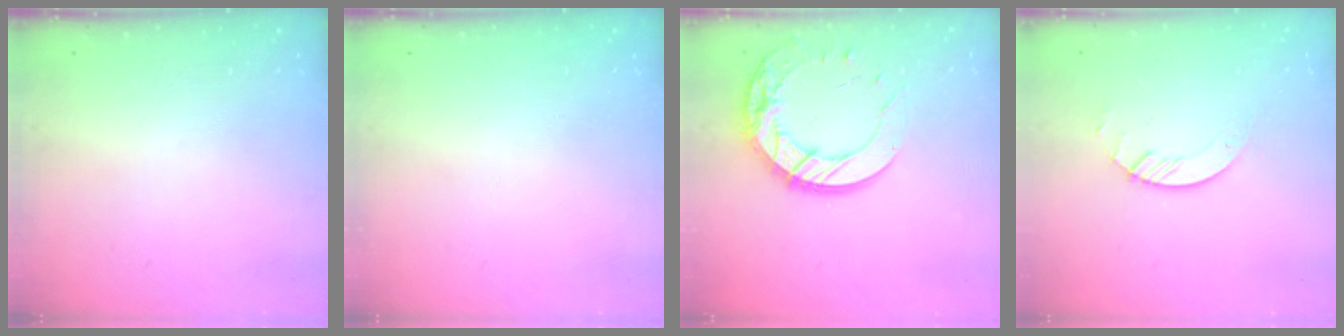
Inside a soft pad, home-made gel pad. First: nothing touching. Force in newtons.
{"total": 0.0}
{"total": 16.6, "press": 16.5, "slide": 1.2}
{"total": 3.9, "press": 3.9, "slide": 0.4}